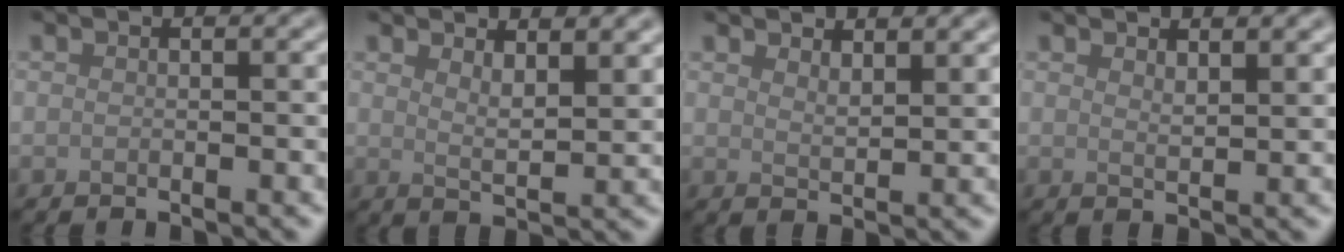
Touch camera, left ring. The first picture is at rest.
{"total": 3.3, "force": [2.3, 1.0, 2.2], "torque": [-0.031, -0.006, 0.040]}
{"total": 2.4, "force": [2.1, 0.6, 1.0], "torque": [-0.015, 0.000, 0.038]}
{"total": 1.7, "force": [1.4, 0.3, 0.8], "torque": [-0.012, -0.002, 0.025]}